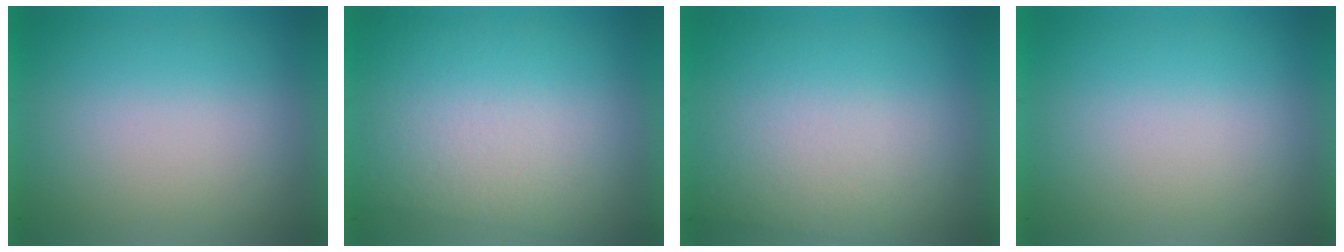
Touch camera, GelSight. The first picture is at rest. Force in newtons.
{"total": 2.8}
{"total": 2.6}
{"total": 0.0}